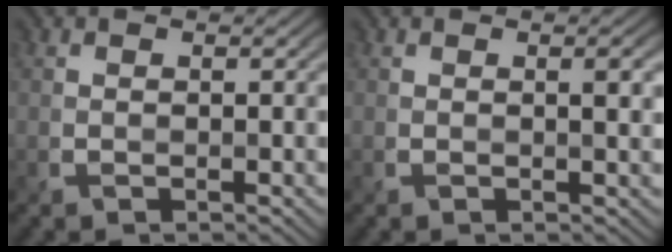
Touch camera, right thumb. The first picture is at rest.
{"total": 1.6, "force": [0.3, 0.2, 1.5], "torque": [-0.019, 0.003, 0.003]}